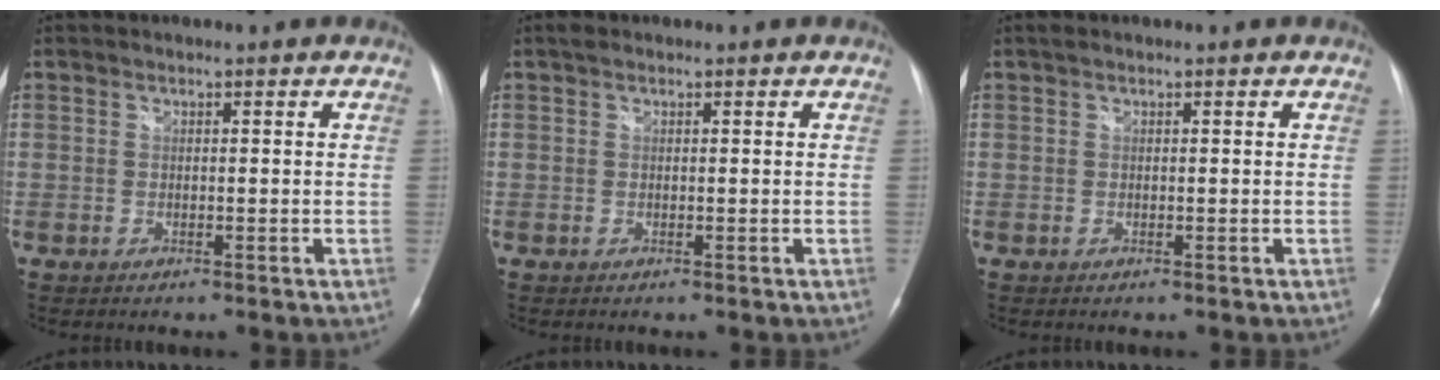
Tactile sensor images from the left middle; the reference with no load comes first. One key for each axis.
{"total": 0.7, "fx": 0.5, "fy": 0.4, "fz": 0.3, "tx": -0.008, "ty": 0.014, "tz": 0.007}
{"total": 0.5, "fx": 0.3, "fy": 0.2, "fz": 0.3, "tx": -0.012, "ty": 0.013, "tz": 0.005}